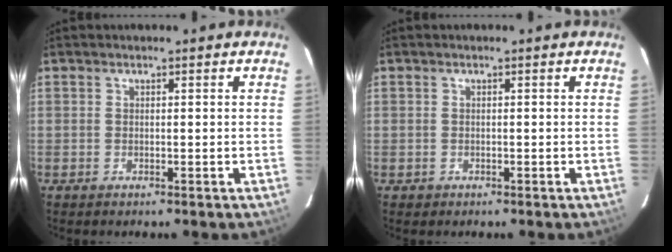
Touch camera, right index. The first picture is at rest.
{"total": 1.1, "force": [-0.4, 1.1, 0.1], "torque": [-0.002, 0.003, -0.003]}